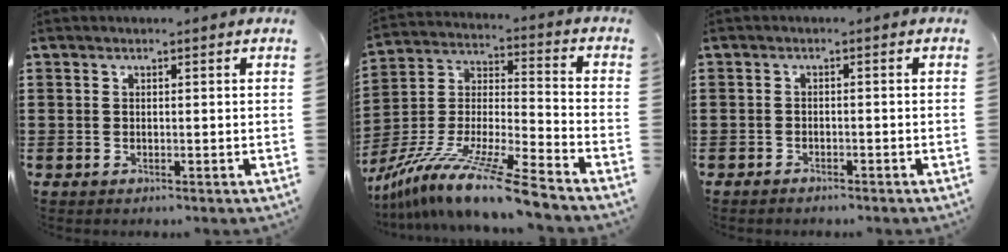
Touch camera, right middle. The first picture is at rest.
{"total": 14.0, "force": [-11.8, -0.6, 7.5], "torque": [-0.142, 0.007, -0.226]}
{"total": 1.2, "force": [-1.2, 0.2, 0.0], "torque": [-0.004, 0.001, -0.026]}